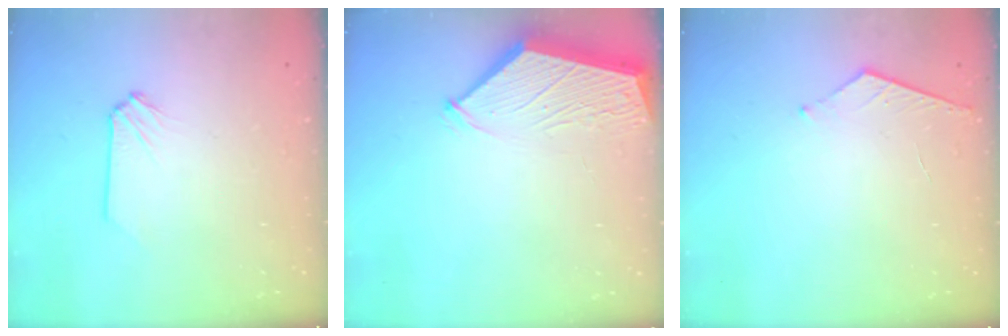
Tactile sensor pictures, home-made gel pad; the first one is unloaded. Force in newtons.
{"total": 2.9, "press": 2.9, "slide": 0.4}
{"total": 5.2, "press": 5.1, "slide": 0.5}